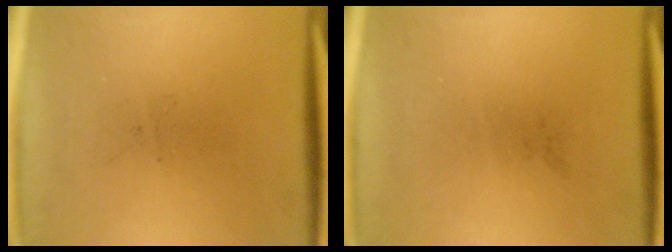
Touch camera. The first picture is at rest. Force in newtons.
{"total": 0.0}